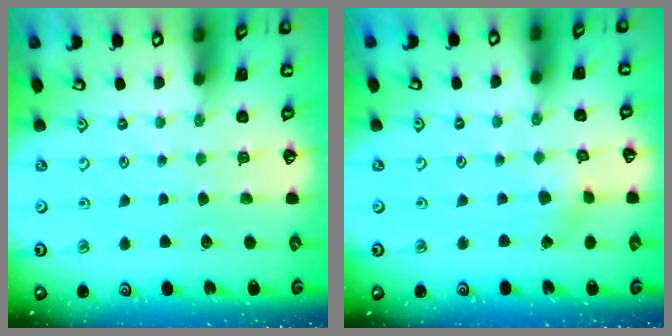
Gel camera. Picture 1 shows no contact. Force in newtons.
{"total": 2.7, "press": 2.6, "slide": 0.3}